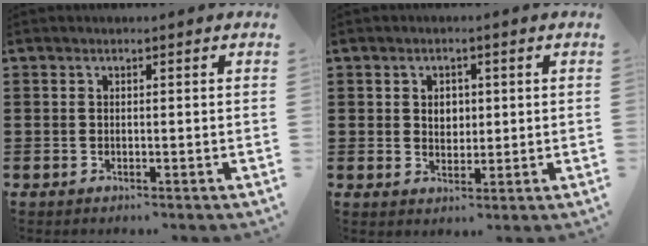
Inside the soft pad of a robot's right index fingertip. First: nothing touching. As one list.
[{"total": 2.5, "force": [0.6, 2.0, 1.3], "torque": [-0.025, 0.007, 0.007]}]